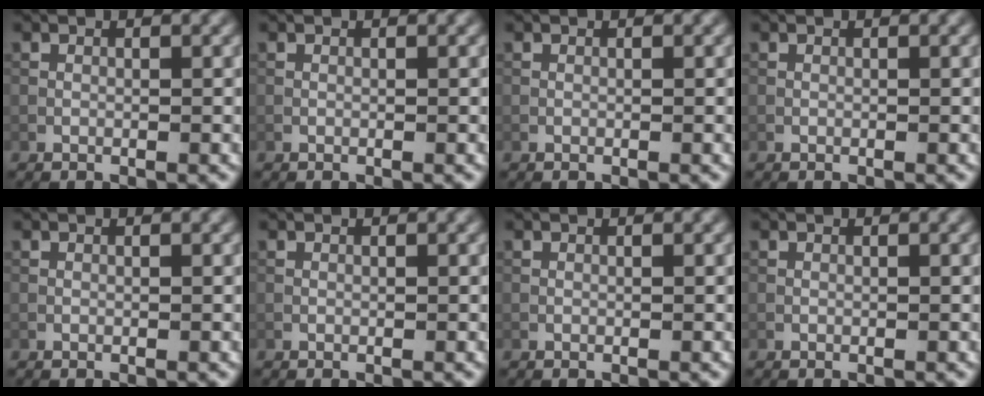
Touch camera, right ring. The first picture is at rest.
{"total": 0.0}
{"total": 0.0}
{"total": 0.0}
{"total": 0.0}
{"total": 0.0}
{"total": 0.0}
{"total": 0.0}